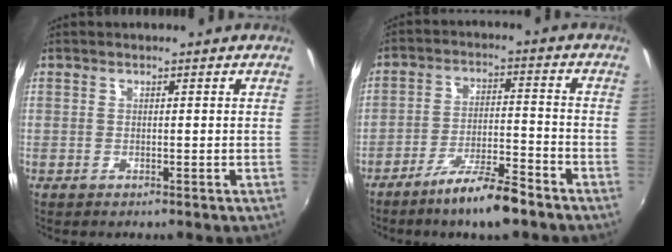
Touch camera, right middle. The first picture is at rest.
{"total": 9.6, "force": [-7.3, 1.4, 6.2], "torque": [-0.119, 0.000, -0.122]}